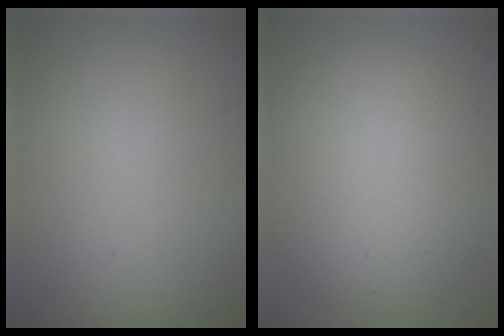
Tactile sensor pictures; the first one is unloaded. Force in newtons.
{"total": 7.1, "press": 7.1, "slide": 0.5}